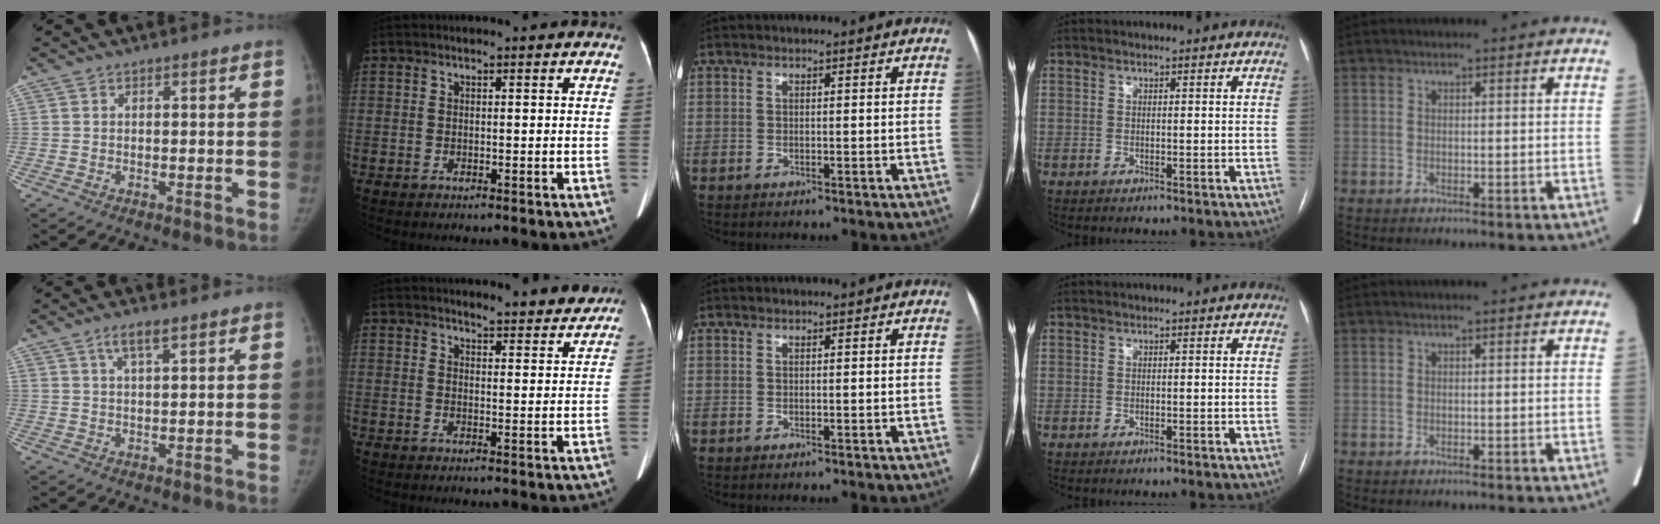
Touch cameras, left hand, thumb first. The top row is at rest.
{"thumb": {"total": 3.2, "force": [1.9, 0.6, 2.5], "torque": [-0.054, -0.003, 0.039]}, "index": {"total": 5.6, "force": [5.5, 1.0, 0.8], "torque": [-0.011, -0.006, 0.056]}}